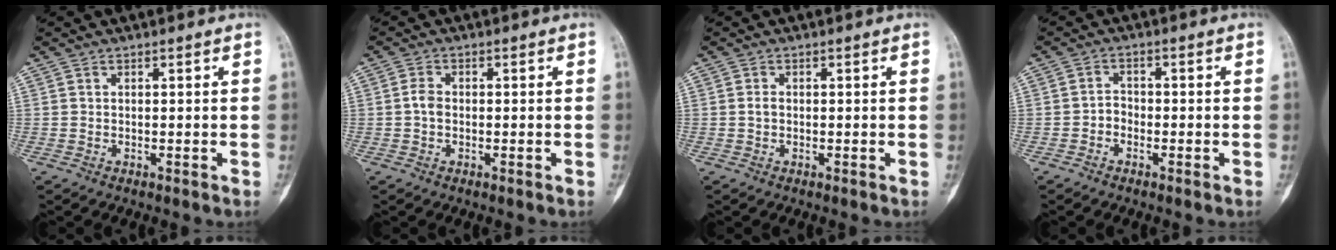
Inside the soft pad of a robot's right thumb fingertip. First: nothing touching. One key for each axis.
{"total": 2.2, "fx": -0.2, "fy": 1.5, "fz": 1.5, "tx": -0.025, "ty": 0.005, "tz": -0.009}
{"total": 1.1, "fx": -0.1, "fy": 0.8, "fz": 0.8, "tx": -0.012, "ty": 0.002, "tz": -0.002}
{"total": 2.1, "fx": -1.1, "fy": 1.6, "fz": 0.8, "tx": -0.002, "ty": 0.012, "tz": -0.027}